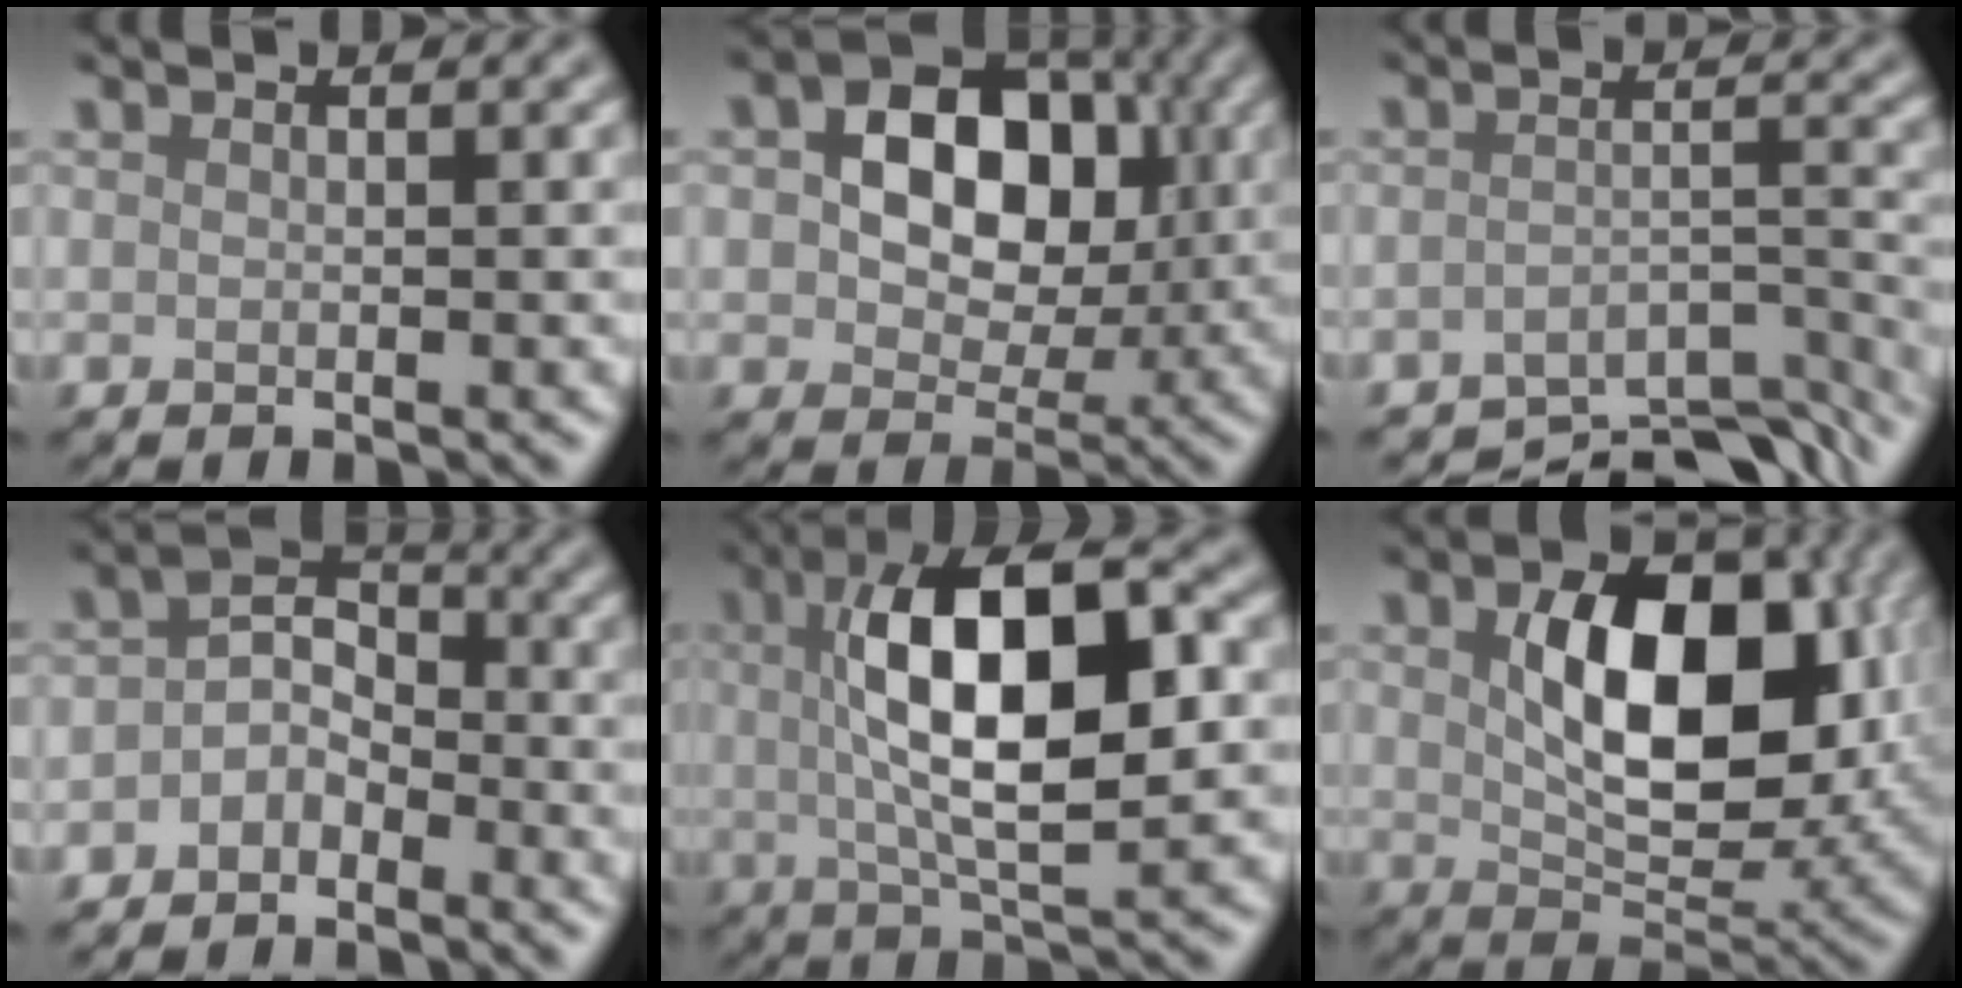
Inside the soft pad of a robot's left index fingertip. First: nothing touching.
{"total": 10.3, "force": [1.6, 7.2, 7.1], "torque": [-0.099, 0.018, 0.015]}
{"total": 7.1, "force": [-6.4, 1.5, 2.8], "torque": [-0.041, -0.013, -0.094]}
{"total": 3.1, "force": [-1.8, 2.1, 1.3], "torque": [-0.020, 0.009, -0.046]}
{"total": 11.3, "force": [1.6, 4.1, 10.4], "torque": [-0.167, 0.014, 0.023]}
{"total": 10.4, "force": [1.5, 6.1, 8.3], "torque": [-0.135, -0.001, 0.032]}